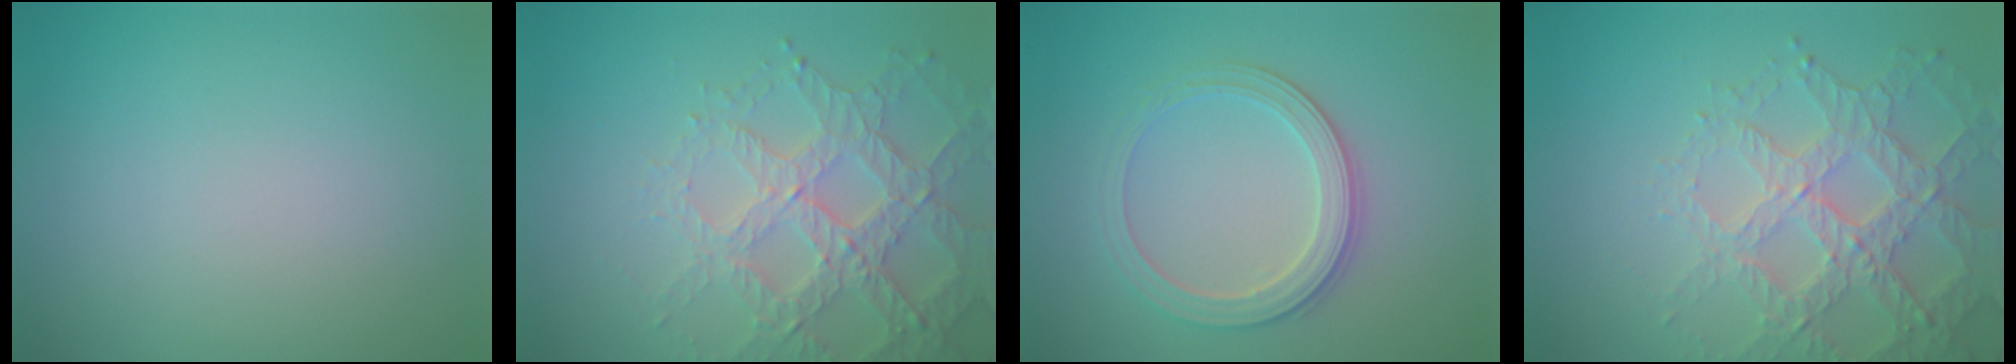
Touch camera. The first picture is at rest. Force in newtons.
{"total": 5.1, "press": 4.3, "slide": 2.7}
{"total": 3.5, "press": 3.2, "slide": 1.5}
{"total": 5.5, "press": 4.5, "slide": 3.2}